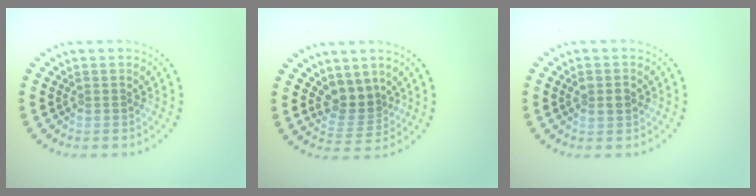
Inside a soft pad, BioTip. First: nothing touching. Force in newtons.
{"total": 2.7, "press": 2.2, "slide": 1.7}
{"total": 1.4, "press": 1.4, "slide": 0.4}